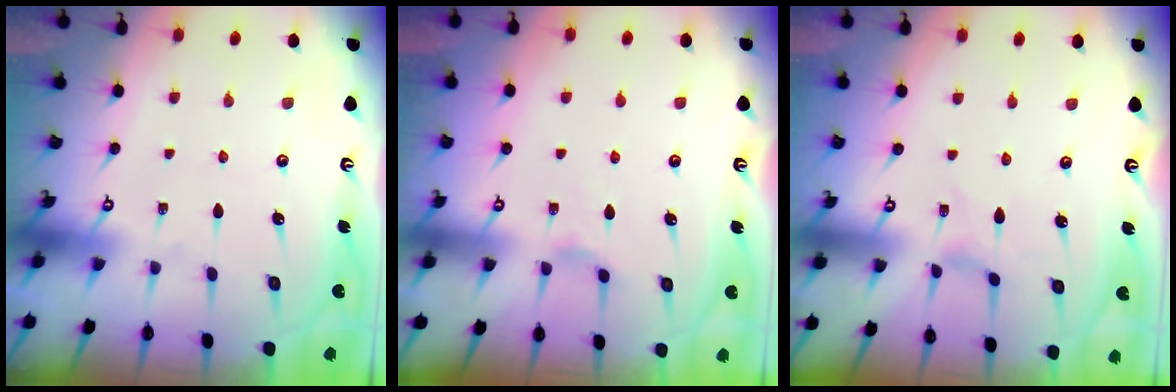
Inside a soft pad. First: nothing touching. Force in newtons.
{"total": 2.2, "press": 2.2, "slide": 0.4}
{"total": 0.0}